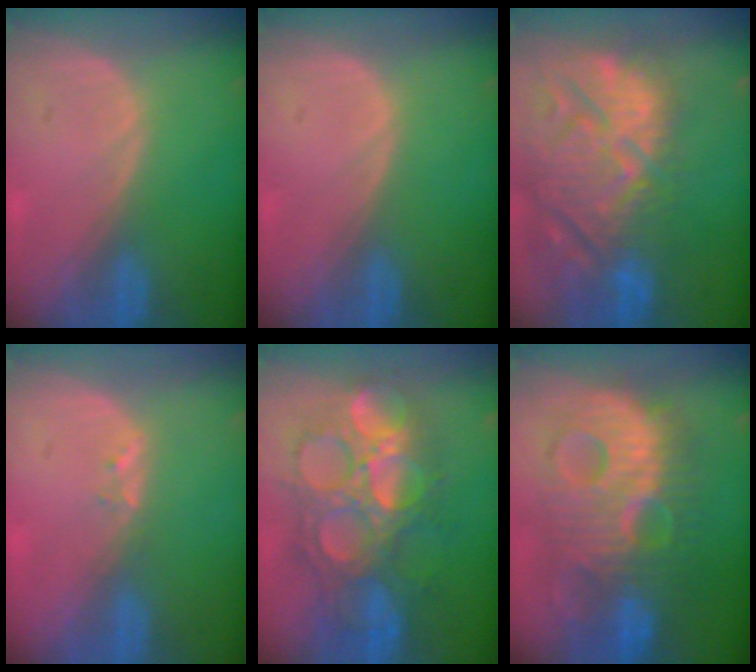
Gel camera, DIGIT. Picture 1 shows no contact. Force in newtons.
{"total": 0.0}
{"total": 15.3, "press": 13.0, "slide": 7.9}
{"total": 1.4, "press": 1.3, "slide": 0.7}
{"total": 11.8, "press": 11.7, "slide": 1.3}
{"total": 12.5, "press": 12.5, "slide": 1.0}